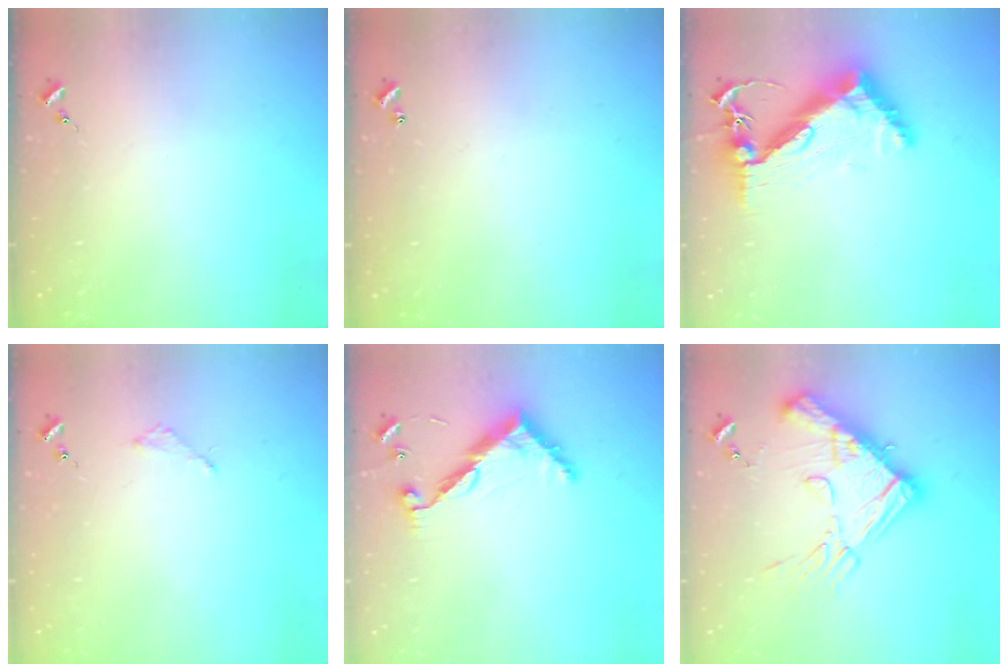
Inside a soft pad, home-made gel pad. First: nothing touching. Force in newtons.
{"total": 1.0, "press": 1.0, "slide": 0.2}
{"total": 13.5, "press": 13.4, "slide": 1.2}
{"total": 2.0, "press": 2.0, "slide": 0.3}
{"total": 9.3, "press": 9.3, "slide": 0.3}
{"total": 20.5, "press": 20.3, "slide": 2.3}